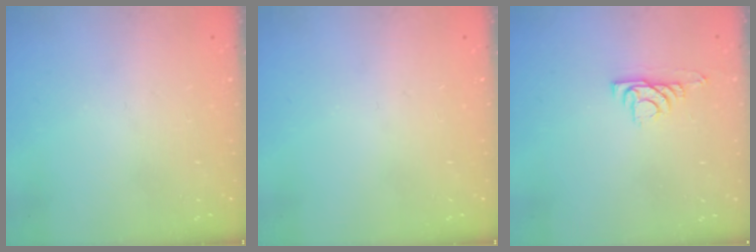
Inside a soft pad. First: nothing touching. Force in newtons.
{"total": 0.0}
{"total": 5.0, "press": 4.9, "slide": 0.7}